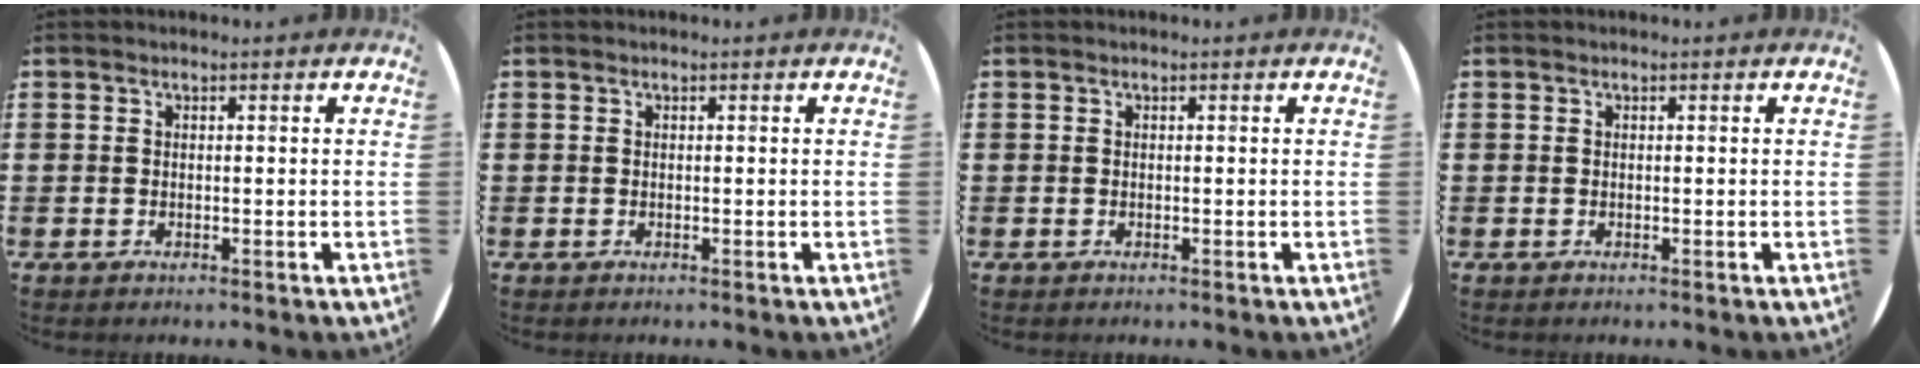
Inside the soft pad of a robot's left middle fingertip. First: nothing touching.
{"total": 0.0}
{"total": 0.0}
{"total": 0.0}